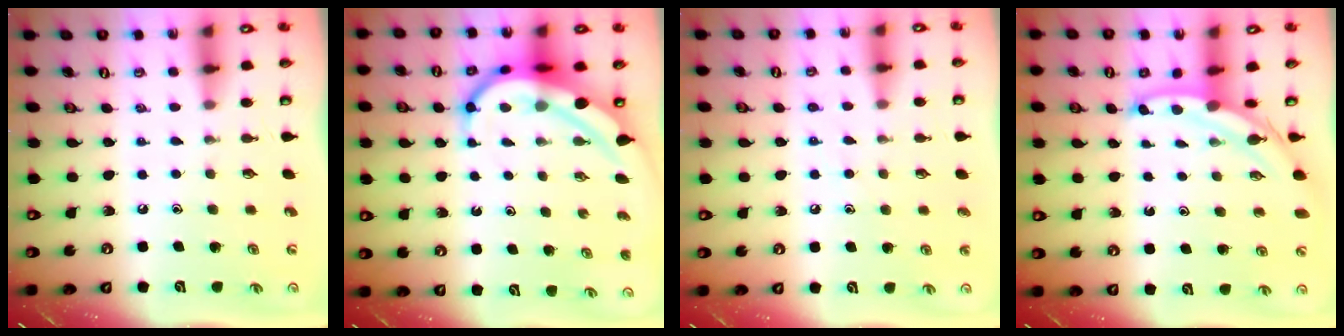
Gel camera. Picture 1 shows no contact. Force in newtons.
{"total": 10.3, "press": 10.3, "slide": 1.0}
{"total": 8.3, "press": 8.2, "slide": 0.9}
{"total": 5.3, "press": 5.2, "slide": 0.5}